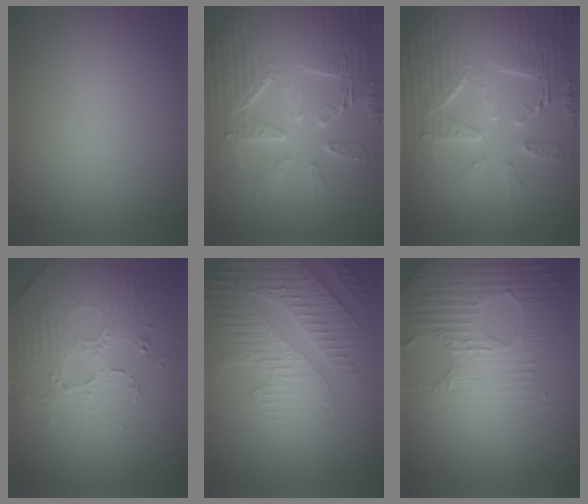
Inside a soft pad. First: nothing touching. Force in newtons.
{"total": 9.8, "press": 6.6, "slide": 7.2}
{"total": 9.8, "press": 6.6, "slide": 7.2}
{"total": 5.2, "press": 3.7, "slide": 3.6}
{"total": 4.8, "press": 4.4, "slide": 1.9}
{"total": 4.7, "press": 4.2, "slide": 2.1}